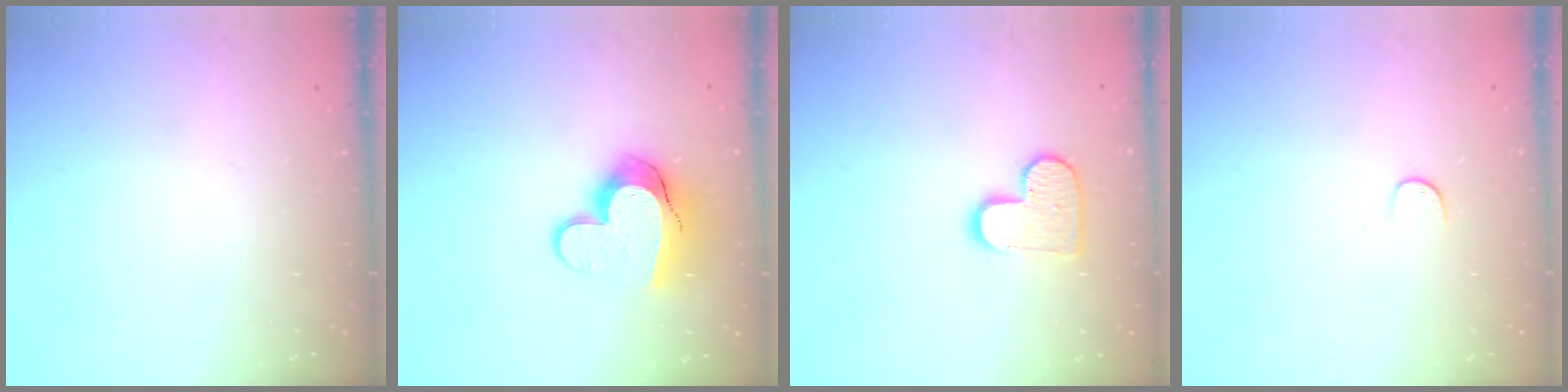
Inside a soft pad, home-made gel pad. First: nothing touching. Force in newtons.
{"total": 12.4, "press": 12.3, "slide": 1.1}
{"total": 10.6, "press": 10.6, "slide": 0.7}
{"total": 3.9, "press": 3.9, "slide": 0.5}